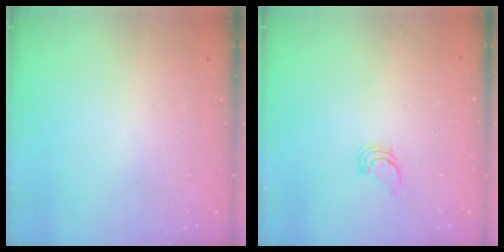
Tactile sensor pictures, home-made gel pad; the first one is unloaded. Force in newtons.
{"total": 0.9, "press": 0.9, "slide": 0.1}